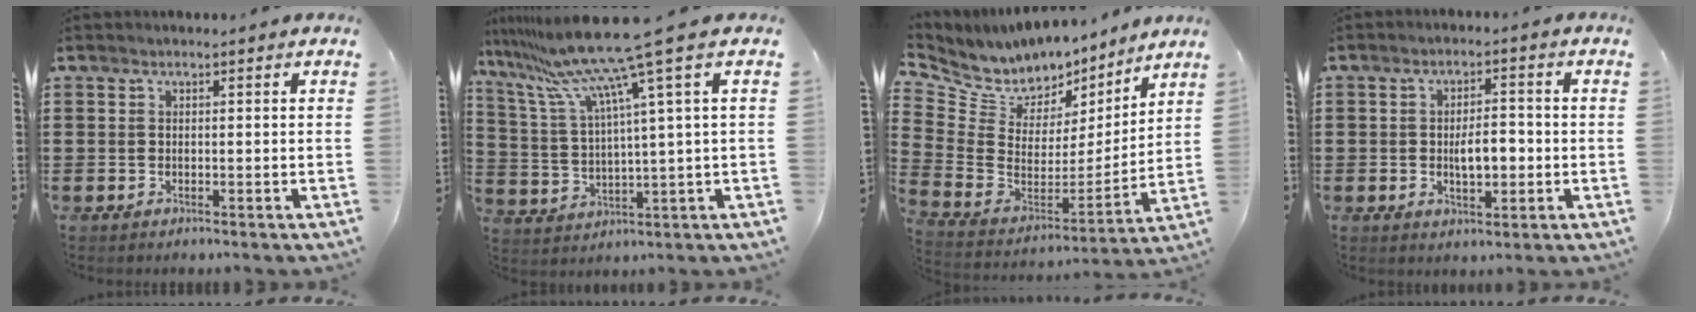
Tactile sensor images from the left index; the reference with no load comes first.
{"total": 12.2, "force": [8.2, -0.9, 8.9], "torque": [-0.219, -0.048, 0.126]}
{"total": 7.3, "force": [6.2, 3.7, 1.2], "torque": [-0.070, -0.054, 0.113]}
{"total": 4.8, "force": [-0.7, 2.2, 4.3], "torque": [-0.063, 0.000, -0.020]}